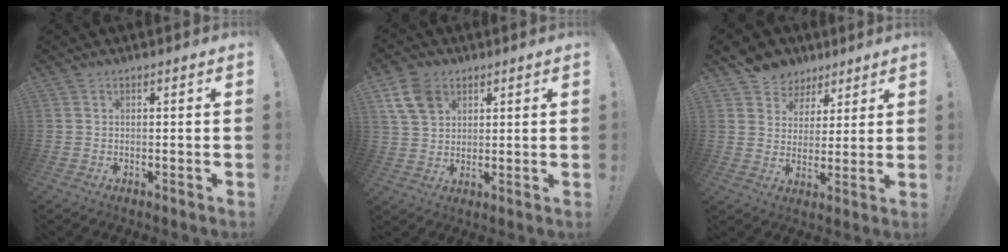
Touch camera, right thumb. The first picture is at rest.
{"total": 9.8, "force": [4.9, 6.7, 5.2], "torque": [-0.098, -0.009, 0.098]}
{"total": 7.5, "force": [4.4, 6.0, 0.8], "torque": [-0.019, -0.029, 0.091]}